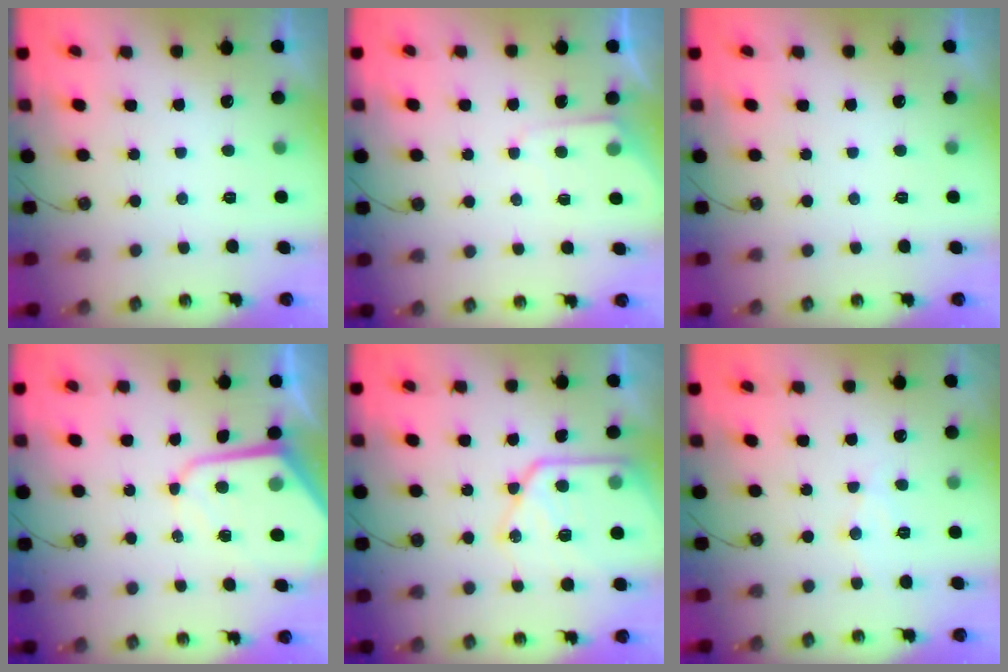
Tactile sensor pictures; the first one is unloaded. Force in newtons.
{"total": 5.1, "press": 5.1, "slide": 0.6}
{"total": 0.0}
{"total": 9.6, "press": 9.5, "slide": 0.7}
{"total": 16.3, "press": 16.3, "slide": 1.5}
{"total": 6.4, "press": 6.4, "slide": 0.5}